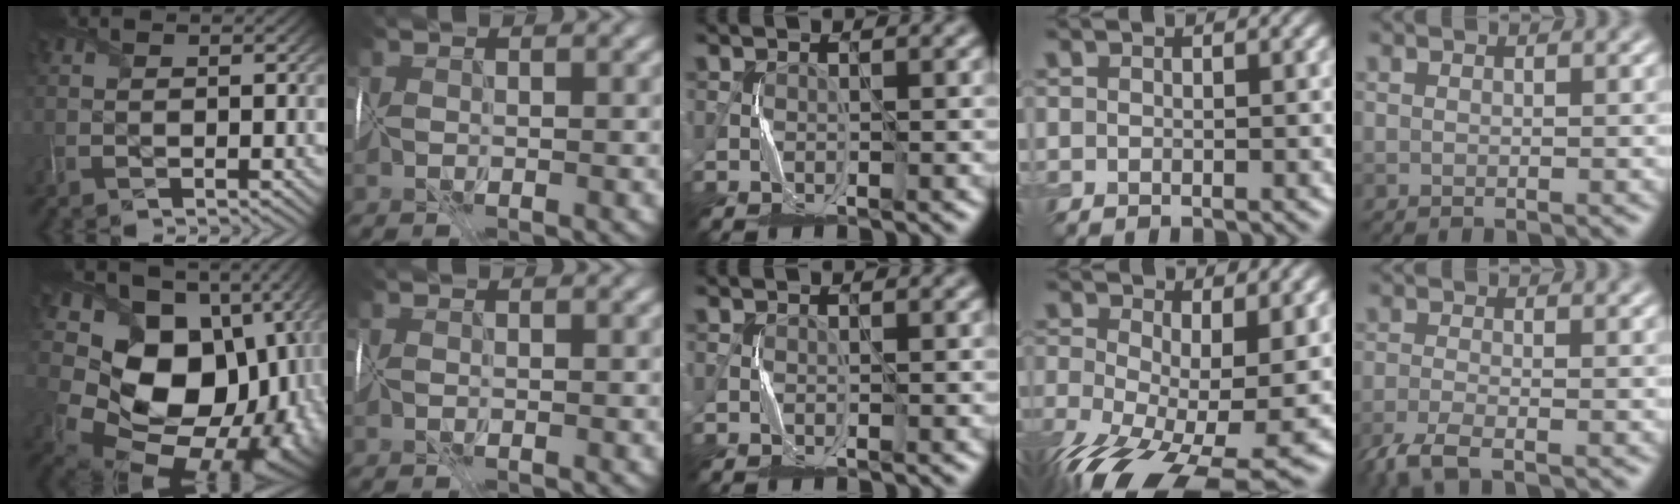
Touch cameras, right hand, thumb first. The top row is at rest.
{"thumb": {"total": 19.8, "force": [-0.4, 15.1, 12.8], "torque": [-0.234, -0.056, 0.045]}, "ring": {"total": 14.0, "force": [-4.9, 6.1, 11.6], "torque": [-0.228, -0.052, -0.071]}, "little": {"total": 3.1, "force": [-2.1, 0.8, 2.1], "torque": [-0.049, -0.010, -0.052]}}